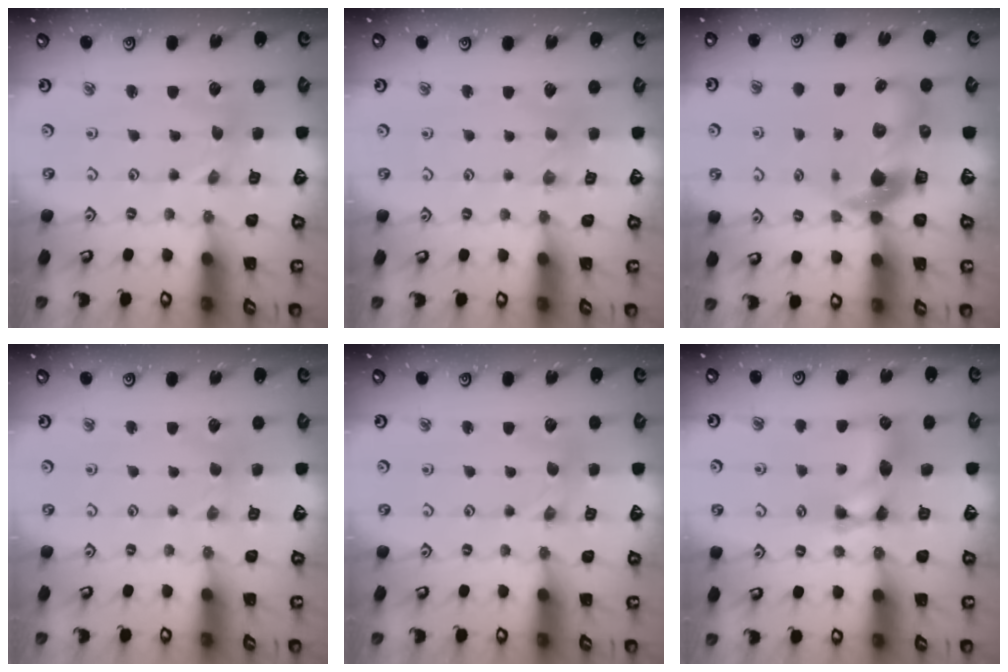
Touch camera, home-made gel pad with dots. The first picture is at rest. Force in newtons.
{"total": 0.0}
{"total": 10.7, "press": 10.6, "slide": 1.7}
{"total": 0.0}
{"total": 0.7, "press": 0.7, "slide": 0.2}
{"total": 11.9, "press": 11.9, "slide": 0.4}